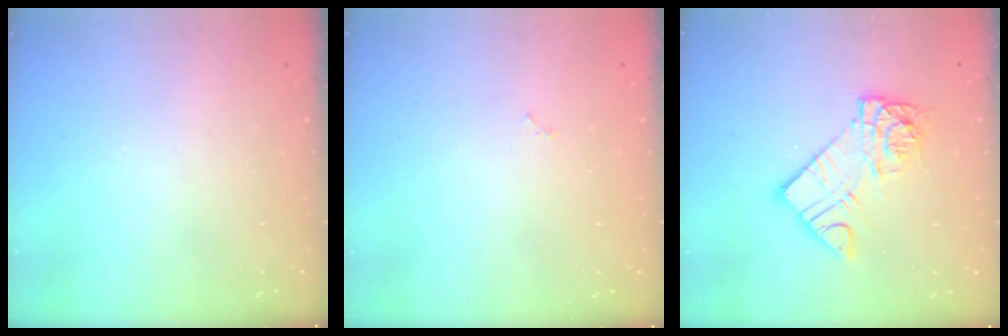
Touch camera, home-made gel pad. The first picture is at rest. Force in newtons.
{"total": 1.8, "press": 1.8, "slide": 0.3}
{"total": 11.0, "press": 10.9, "slide": 1.0}